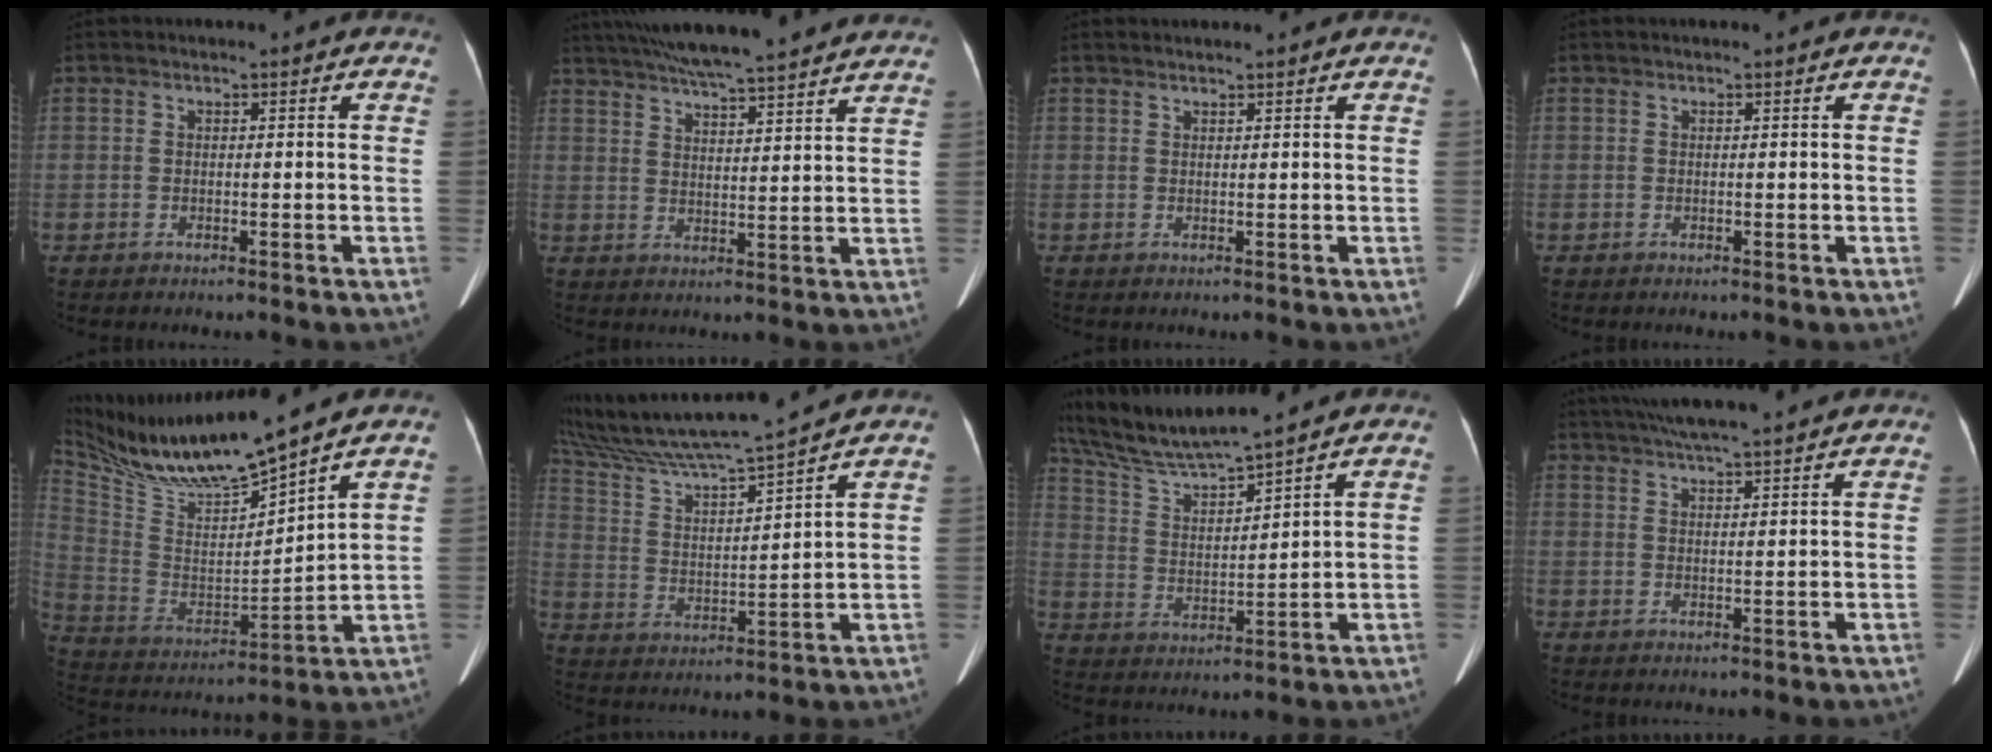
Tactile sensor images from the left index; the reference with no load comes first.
{"total": 21.2, "force": [18.7, 1.4, 10.0], "torque": [-0.168, 0.028, 0.262]}
{"total": 1.9, "force": [1.8, 0.0, 0.5], "torque": [-0.007, 0.020, 0.034]}
{"total": 0.9, "force": [0.8, 0.0, 0.4], "torque": [-0.007, 0.018, 0.016]}
{"total": 16.2, "force": [14.3, 0.1, 7.7], "torque": [-0.163, -0.008, 0.277]}
{"total": 16.0, "force": [14.3, -0.9, 7.1], "torque": [-0.142, 0.006, 0.251]}
{"total": 12.1, "force": [11.0, -1.0, 4.9], "torque": [-0.109, 0.015, 0.215]}
{"total": 12.7, "force": [11.2, 0.3, 6.0], "torque": [-0.106, 0.031, 0.163]}